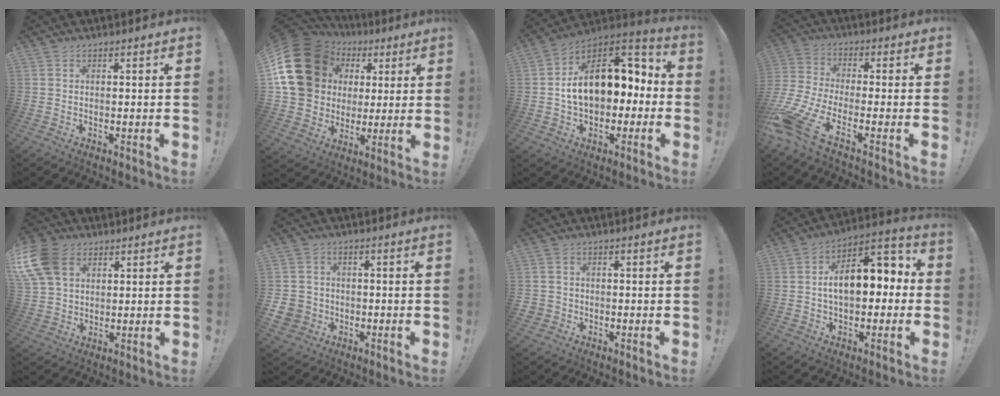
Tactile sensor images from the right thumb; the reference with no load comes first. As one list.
[{"total": 22.5, "force": [5.6, 18.2, 11.9], "torque": [-0.206, -0.016, 0.138]}, {"total": 18.5, "force": [2.1, 12.3, 13.6], "torque": [-0.189, 0.004, 0.049]}, {"total": 10.6, "force": [-6.8, 2.9, 7.6], "torque": [-0.172, 0.016, -0.126]}, {"total": 14.3, "force": [5.1, 10.3, 8.5], "torque": [-0.170, -0.013, 0.103]}, {"total": 6.4, "force": [-1.5, 5.8, 2.2], "torque": [-0.042, 0.013, -0.025]}, {"total": 2.4, "force": [-0.6, 2.1, 0.9], "torque": [-0.010, 0.002, -0.010]}, {"total": 12.3, "force": [0.6, 7.4, 9.8], "torque": [-0.144, 0.012, 0.013]}]